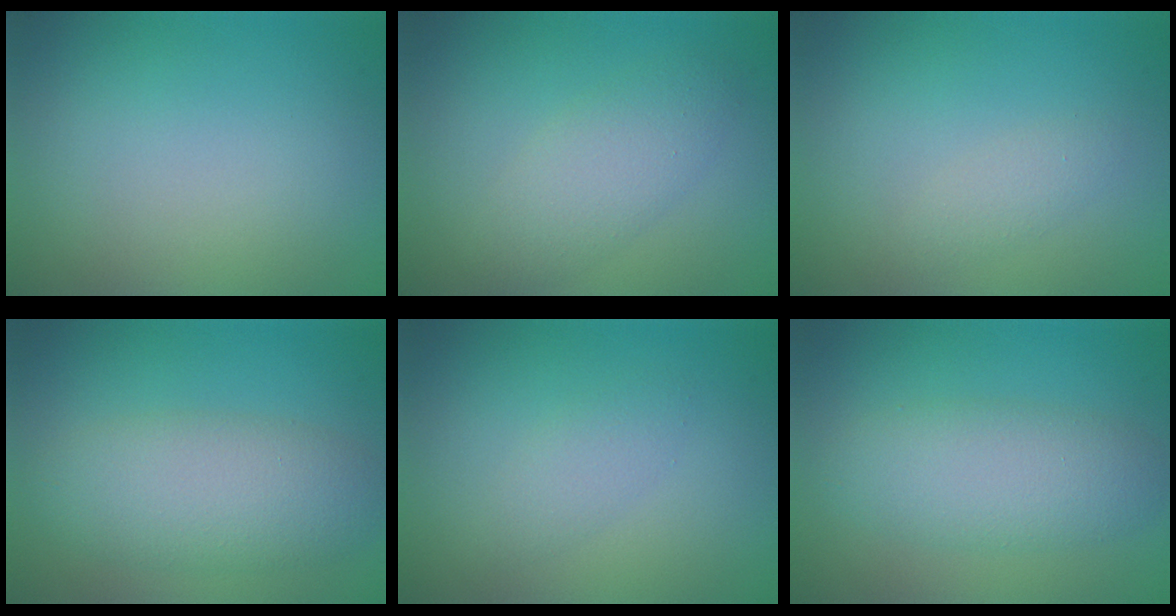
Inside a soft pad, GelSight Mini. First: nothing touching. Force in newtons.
{"total": 3.6, "press": 3.6, "slide": 0.2}
{"total": 1.2, "press": 1.2, "slide": 0.1}
{"total": 5.7, "press": 5.7, "slide": 0.1}
{"total": 1.8, "press": 1.8, "slide": 0.1}
{"total": 4.5, "press": 4.5, "slide": 0.2}